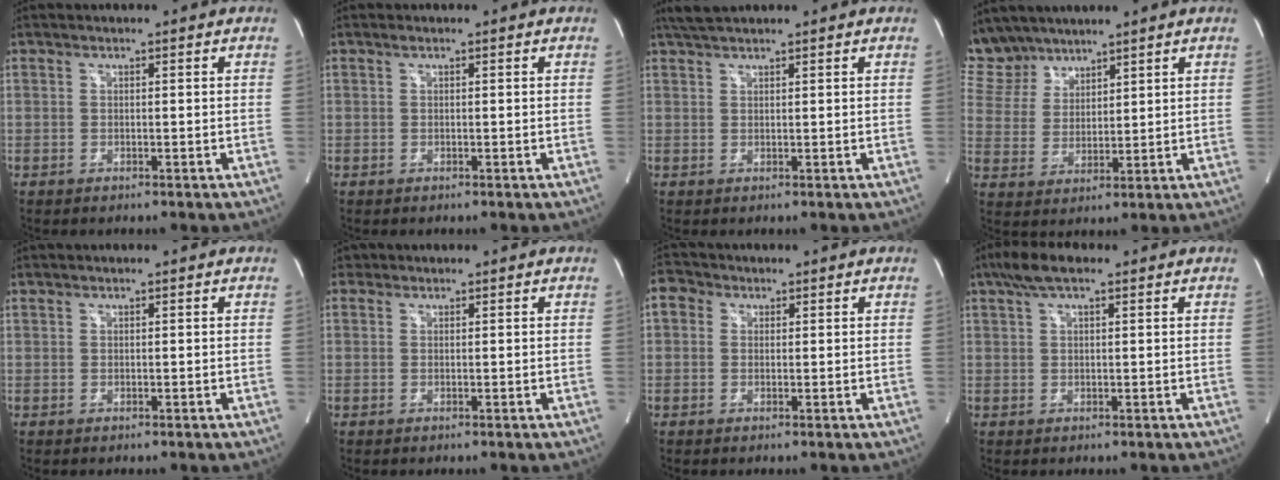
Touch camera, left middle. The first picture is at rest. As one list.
[{"total": 0.0}, {"total": 3.3, "force": [2.9, 0.2, 1.4], "torque": [-0.032, 0.020, 0.058]}, {"total": 7.7, "force": [6.9, 3.3, 0.6], "torque": [-0.020, 0.014, 0.152]}, {"total": 0.0}, {"total": 0.8, "force": [0.6, 0.5, -0.1], "torque": [0.001, 0.002, 0.008]}, {"total": 3.0, "force": [0.9, 2.6, 1.1], "torque": [-0.023, 0.018, 0.015]}, {"total": 5.2, "force": [3.4, 1.5, 3.6], "torque": [-0.078, 0.021, 0.062]}]